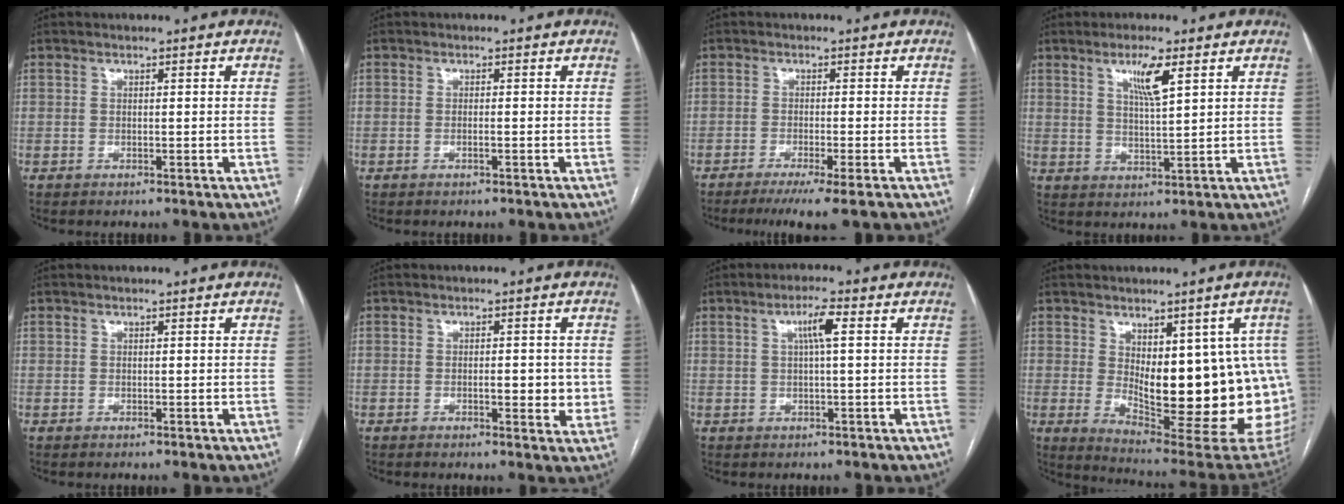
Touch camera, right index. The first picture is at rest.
{"total": 0.7, "force": [-0.2, 0.0, 0.7], "torque": [-0.015, 0.002, 0.000]}
{"total": 6.2, "force": [-4.3, -0.5, 4.4], "torque": [-0.061, -0.014, -0.067]}
{"total": 5.5, "force": [2.8, 0.3, 4.8], "torque": [-0.086, -0.004, 0.051]}
{"total": 0.0}
{"total": 4.4, "force": [-0.3, 1.7, 4.0], "torque": [-0.055, -0.002, -0.001]}
{"total": 3.9, "force": [1.1, 0.2, 3.7], "torque": [-0.068, 0.008, 0.019]}
{"total": 21.5, "force": [-0.8, 7.2, 20.2], "torque": [-0.187, -0.004, 0.024]}